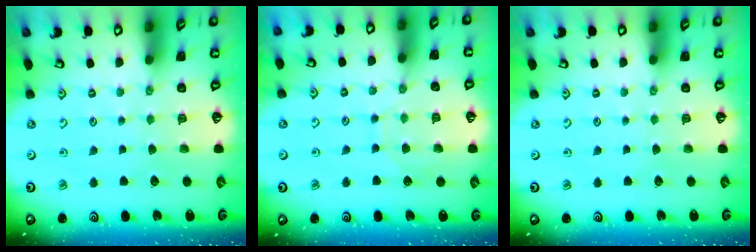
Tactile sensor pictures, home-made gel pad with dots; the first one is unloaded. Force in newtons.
{"total": 6.9, "press": 6.8, "slide": 0.5}
{"total": 0.0}